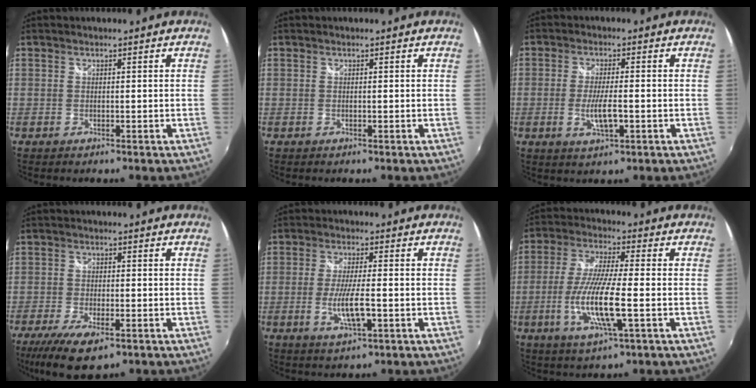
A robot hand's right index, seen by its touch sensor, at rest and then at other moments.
{"total": 0.0}
{"total": 4.1, "force": [-1.0, 1.2, 3.8], "torque": [-0.073, -0.007, -0.017]}
{"total": 10.6, "force": [-6.5, 3.9, 7.4], "torque": [-0.169, -0.038, -0.110]}
{"total": 7.2, "force": [-2.0, 1.3, 6.8], "torque": [-0.133, -0.012, -0.035]}
{"total": 12.6, "force": [-3.4, 1.7, 12.1], "torque": [-0.245, -0.015, -0.063]}